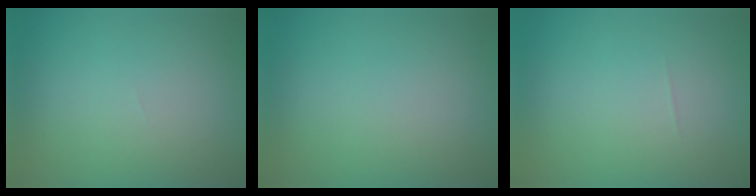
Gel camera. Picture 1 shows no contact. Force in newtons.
{"total": 0.0}
{"total": 0.0}